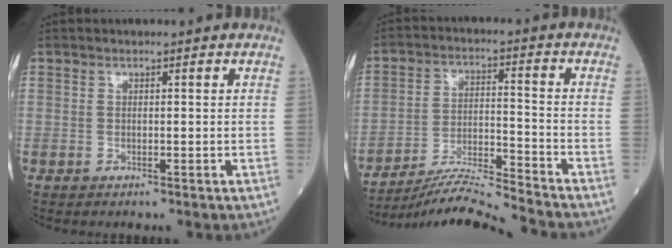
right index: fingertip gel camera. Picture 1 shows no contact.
{"total": 10.1, "force": [-9.7, -2.4, 1.6], "torque": [-0.027, 0.001, -0.176]}